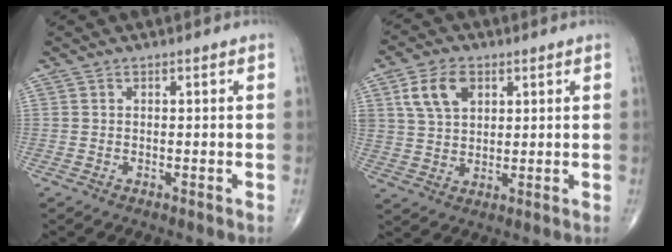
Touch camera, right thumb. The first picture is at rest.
{"total": 8.5, "force": [3.5, 5.6, 5.3], "torque": [-0.085, -0.006, 0.069]}